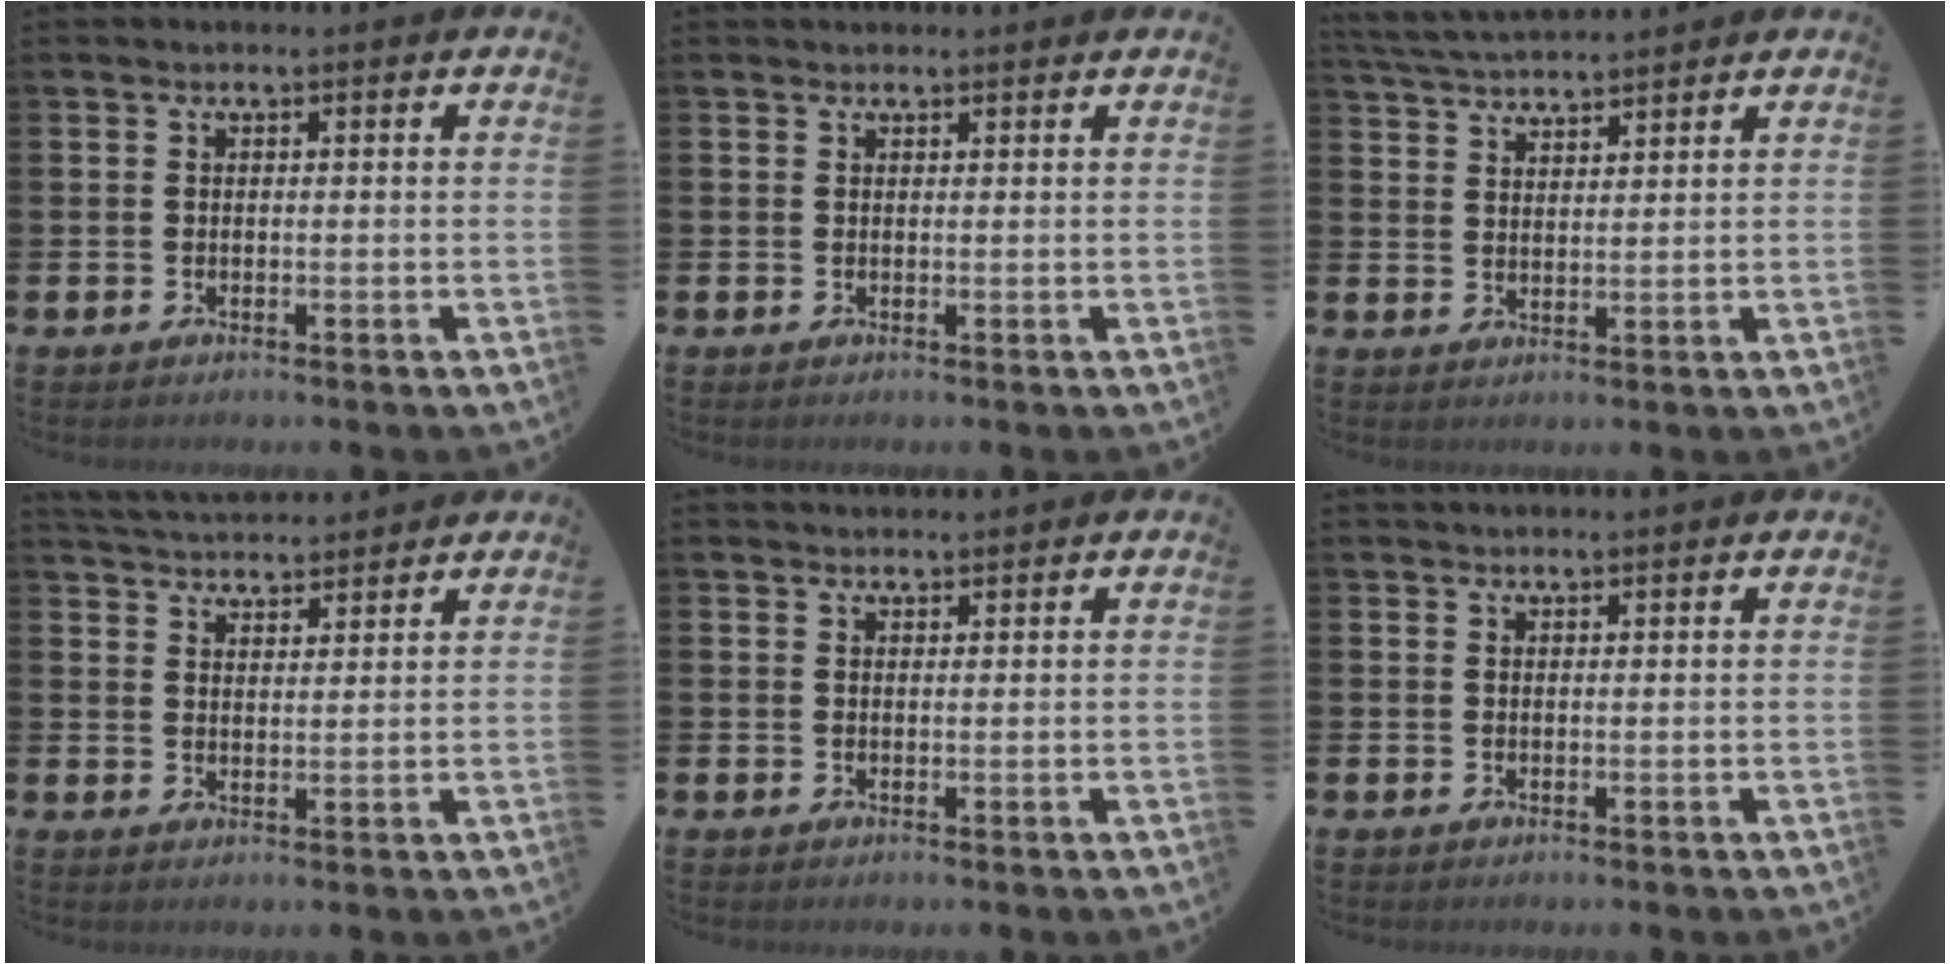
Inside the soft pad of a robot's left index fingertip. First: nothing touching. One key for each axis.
{"total": 0.8, "fx": 0.8, "fy": 0.2, "fz": 0.0, "tx": 0.008, "ty": -0.001, "tz": 0.013}
{"total": 4.2, "fx": 4.2, "fy": 0.5, "fz": 0.4, "tx": -0.024, "ty": -0.019, "tz": 0.076}
{"total": 4.3, "fx": 4.3, "fy": 0.6, "fz": 0.0, "tx": -0.016, "ty": -0.022, "tz": 0.078}
{"total": 1.6, "fx": 1.6, "fy": 0.3, "fz": 0.1, "tx": 0.010, "ty": -0.008, "tz": 0.027}
{"total": 1.1, "fx": 1.1, "fy": 0.0, "fz": 0.0, "tx": 0.008, "ty": -0.004, "tz": 0.019}